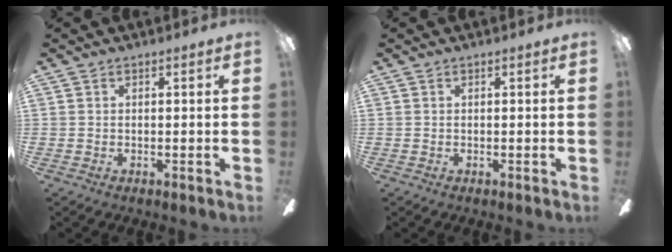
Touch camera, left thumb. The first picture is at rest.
{"total": 0.0}